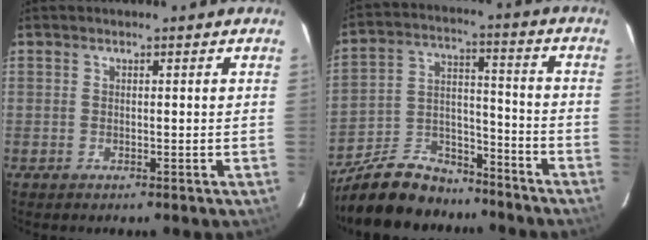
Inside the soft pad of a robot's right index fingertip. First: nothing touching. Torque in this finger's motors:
{"motor_torque": [0.73, -0.97, 0.10, -0.08]}